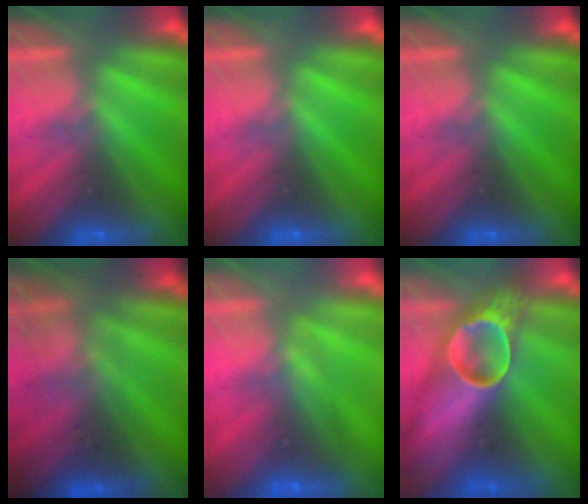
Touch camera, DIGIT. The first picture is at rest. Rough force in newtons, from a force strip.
{"total": 0.0}
{"total": 0.0}
{"total": 4.4}
{"total": 1.6}
{"total": 7.3}